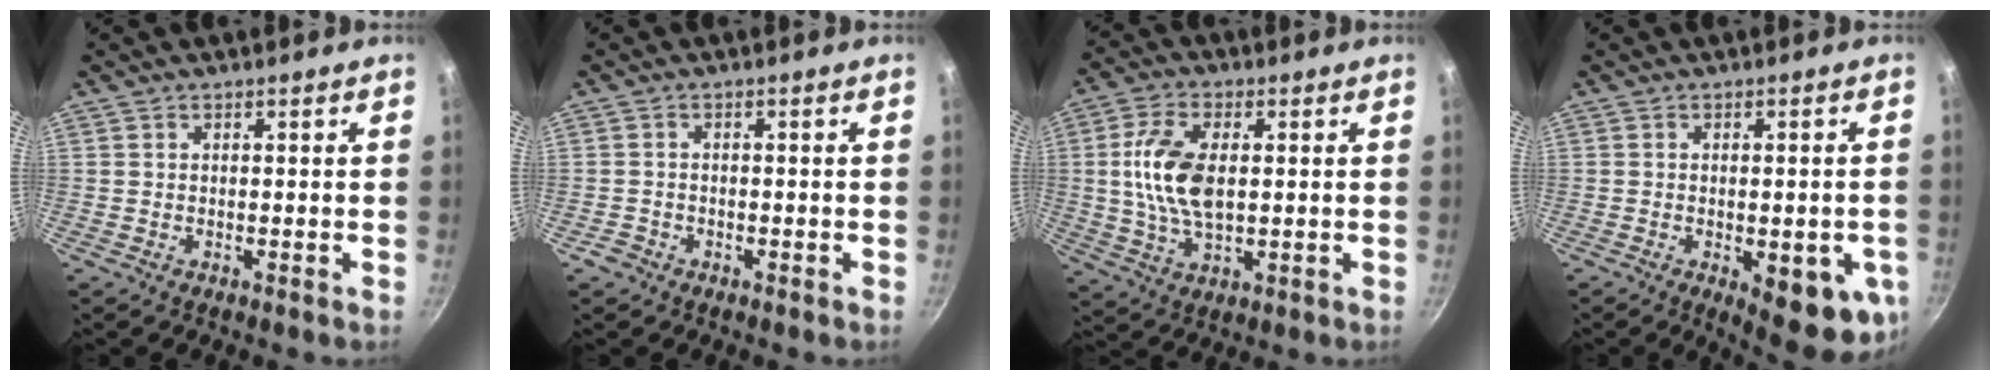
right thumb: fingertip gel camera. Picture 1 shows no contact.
{"total": 2.0, "force": [-1.2, 1.5, 0.5], "torque": [-0.008, 0.015, -0.019]}
{"total": 11.7, "force": [1.1, 6.3, 9.8], "torque": [-0.185, 0.006, 0.019]}
{"total": 13.2, "force": [-4.0, 4.9, 11.6], "torque": [-0.112, -0.006, -0.043]}